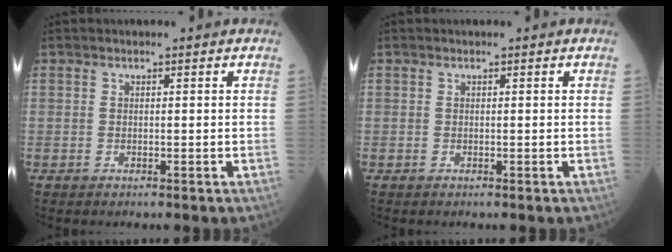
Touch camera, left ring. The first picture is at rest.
{"total": 0.0}